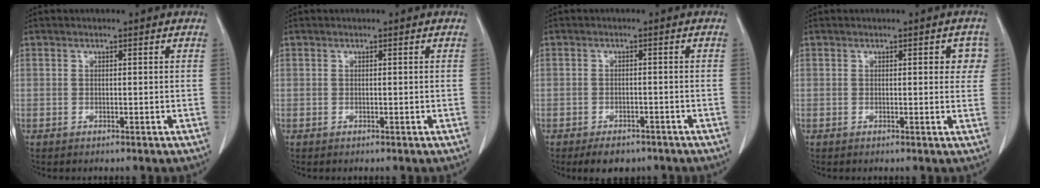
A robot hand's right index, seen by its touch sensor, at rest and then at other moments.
{"total": 0.0}
{"total": 4.4, "force": [-3.4, 2.4, 1.7], "torque": [-0.020, 0.001, -0.046]}
{"total": 3.2, "force": [0.9, 1.4, 2.7], "torque": [-0.019, 0.007, 0.005]}